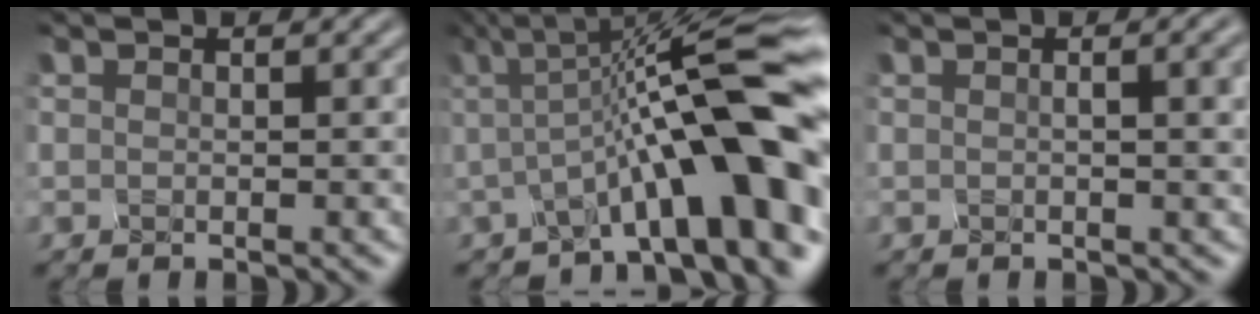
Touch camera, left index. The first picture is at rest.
{"total": 13.4, "force": [-1.3, 2.8, 13.0], "torque": [-0.167, 0.027, -0.033]}
{"total": 6.2, "force": [1.8, 2.9, 5.2], "torque": [-0.049, 0.026, 0.011]}